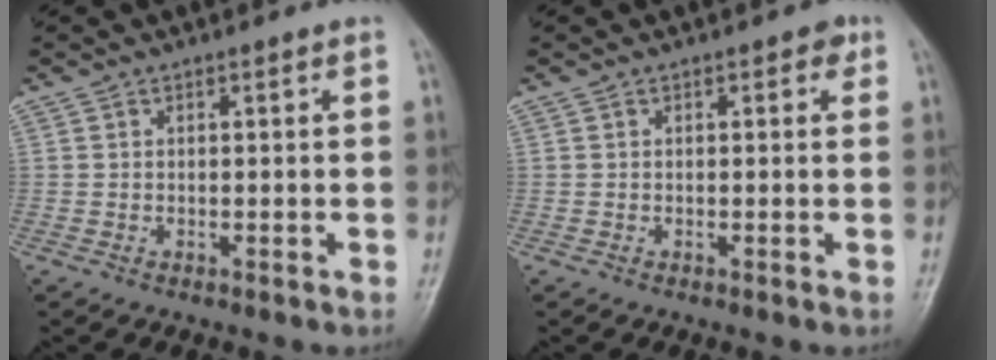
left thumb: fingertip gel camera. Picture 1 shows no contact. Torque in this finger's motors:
{"motor_torque": [0.37, 0.39, 0.39, 0.02, 0.12]}